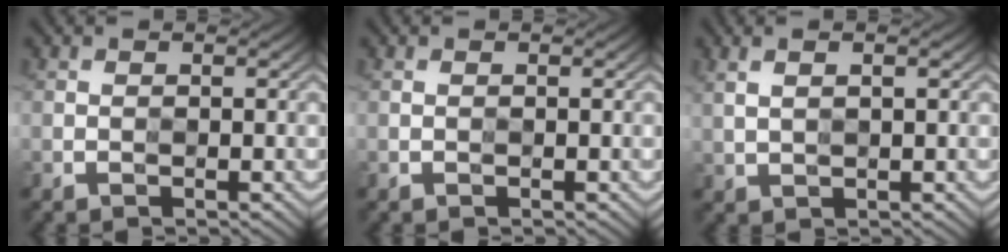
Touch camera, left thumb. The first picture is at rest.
{"total": 0.0}
{"total": 3.1, "force": [1.6, 0.9, 2.6], "torque": [-0.044, -0.003, 0.025]}